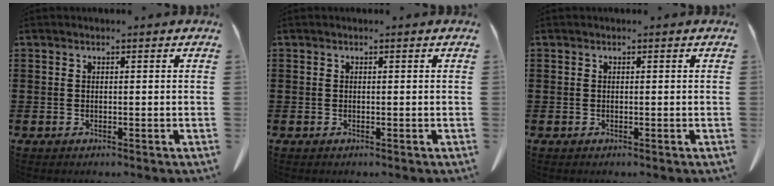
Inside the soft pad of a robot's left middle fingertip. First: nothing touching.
{"total": 0.0}
{"total": 0.0}